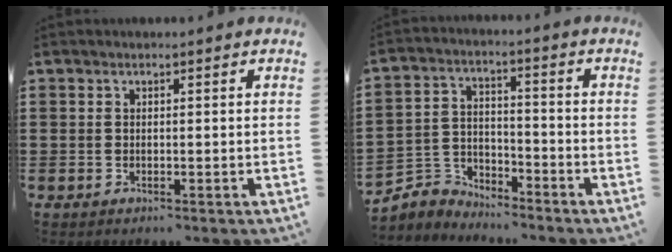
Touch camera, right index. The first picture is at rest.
{"total": 4.8, "force": [-4.4, 1.9, 0.3], "torque": [-0.033, 0.000, -0.097]}